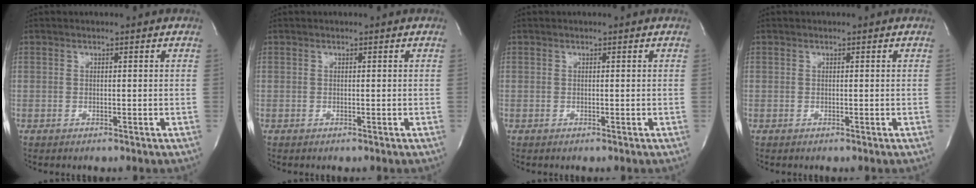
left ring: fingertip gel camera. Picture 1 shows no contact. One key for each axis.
{"total": 0.0}
{"total": 0.0}
{"total": 0.0}